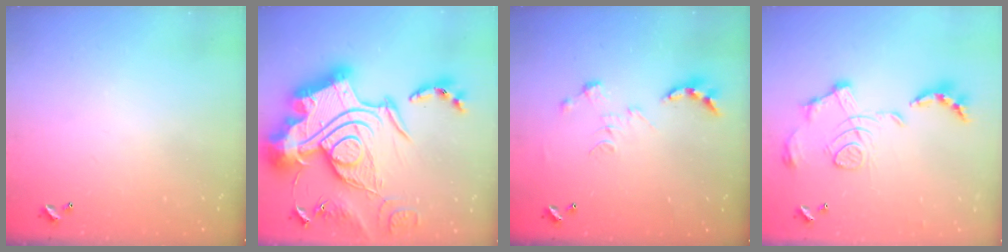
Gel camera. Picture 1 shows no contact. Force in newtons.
{"total": 0.6, "press": 0.6, "slide": 0.0}
{"total": 0.0}
{"total": 1.7, "press": 1.1, "slide": 1.3}